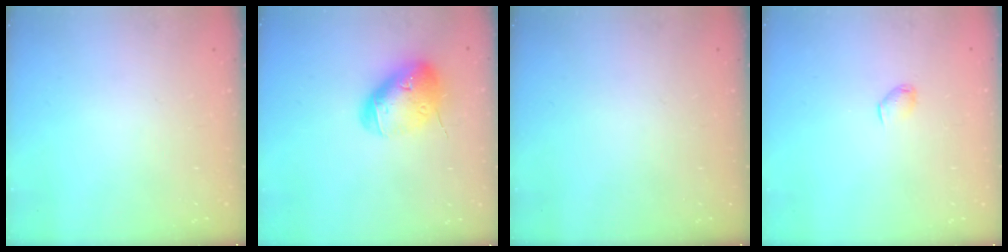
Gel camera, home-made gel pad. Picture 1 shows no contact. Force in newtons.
{"total": 17.1, "press": 16.9, "slide": 2.6}
{"total": 0.0}
{"total": 3.2, "press": 3.1, "slide": 0.6}